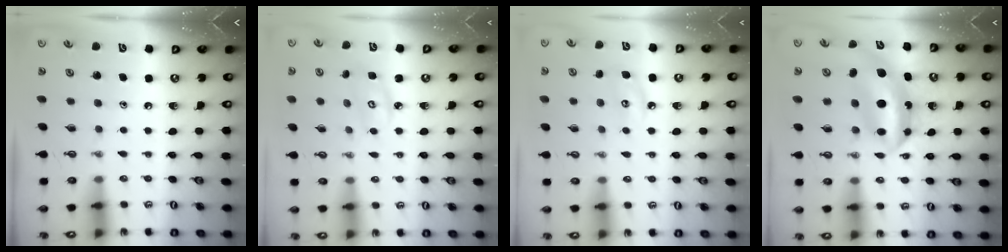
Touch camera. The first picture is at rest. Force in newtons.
{"total": 5.5, "press": 5.5, "slide": 0.5}
{"total": 6.6, "press": 6.6, "slide": 0.7}
{"total": 8.8, "press": 8.8, "slide": 0.3}